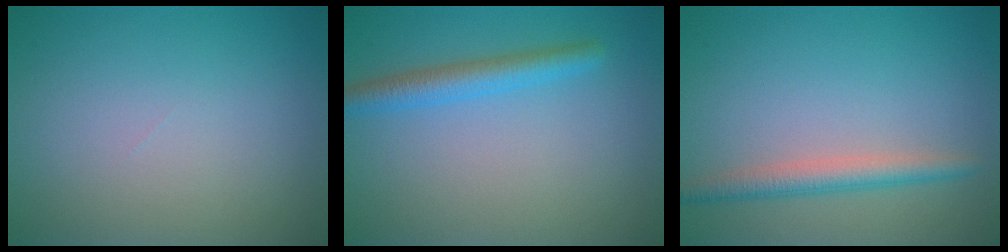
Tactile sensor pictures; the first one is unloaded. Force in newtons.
{"total": 2.8, "press": 2.8, "slide": 0.1}
{"total": 2.7, "press": 2.7, "slide": 0.2}